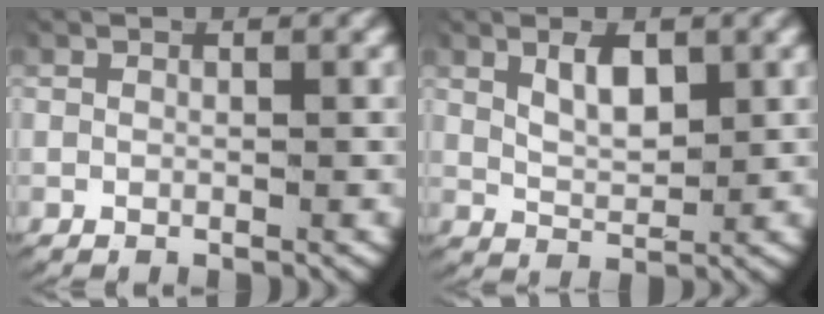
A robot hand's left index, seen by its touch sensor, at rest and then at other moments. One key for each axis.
{"total": 3.2, "fx": 1.2, "fy": 1.8, "fz": 2.4, "tx": -0.042, "ty": -0.009, "tz": 0.028}